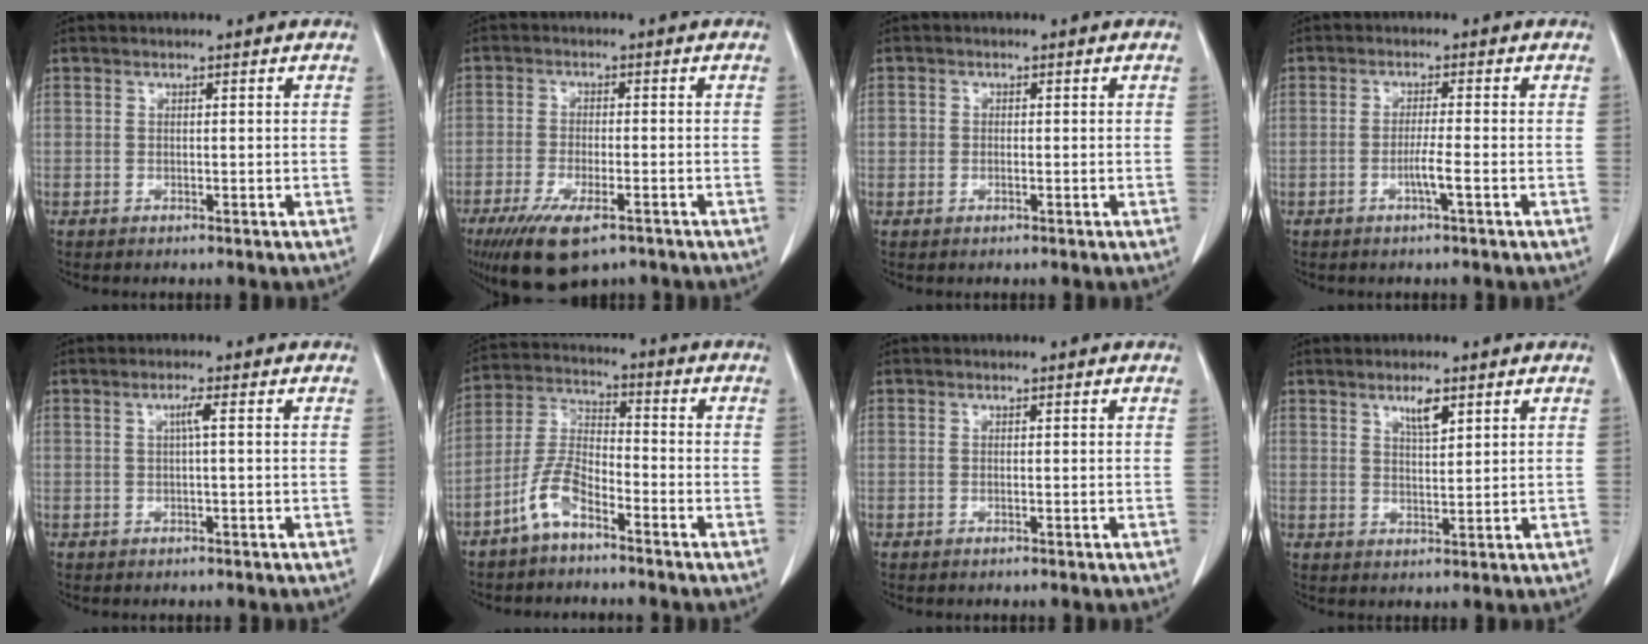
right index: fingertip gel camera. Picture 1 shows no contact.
{"total": 10.0, "force": [-6.4, 3.1, 7.0], "torque": [-0.120, -0.018, -0.100]}
{"total": 1.4, "force": [-0.1, 1.1, 0.8], "torque": [-0.016, 0.004, -0.001]}
{"total": 2.6, "force": [-1.0, -0.4, 2.3], "torque": [-0.044, -0.002, -0.020]}
{"total": 1.6, "force": [0.2, -0.3, 1.5], "torque": [-0.029, 0.003, 0.005]}
{"total": 7.1, "force": [-4.6, 2.2, 5.0], "torque": [-0.117, 0.008, -0.096]}
{"total": 0.0}
{"total": 3.4, "force": [2.1, 0.7, 2.6], "torque": [-0.048, -0.002, 0.039]}